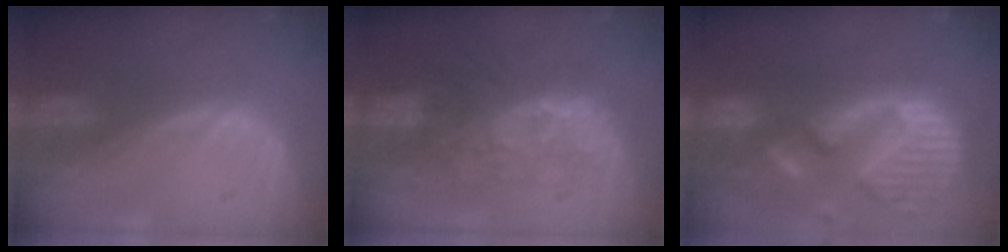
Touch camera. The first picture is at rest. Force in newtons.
{"total": 10.1, "press": 8.6, "slide": 5.3}
{"total": 14.3, "press": 11.9, "slide": 7.9}